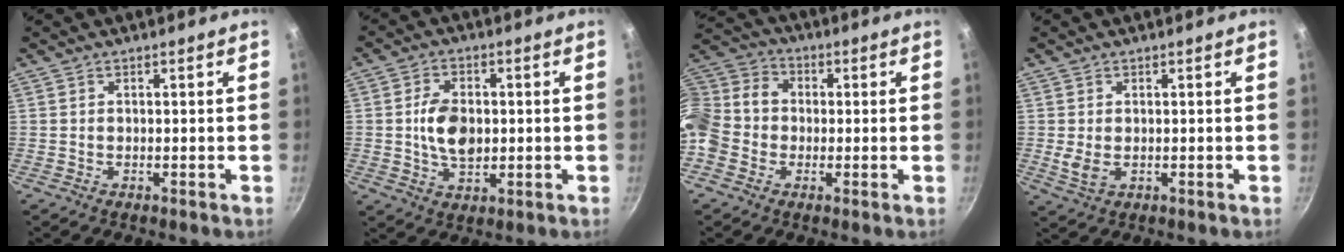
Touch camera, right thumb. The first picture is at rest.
{"total": 8.4, "force": [0.1, 5.4, 6.4], "torque": [-0.099, 0.002, 0.005]}
{"total": 13.7, "force": [-1.2, 11.1, 7.9], "torque": [-0.163, 0.037, -0.031]}
{"total": 3.0, "force": [-0.1, 1.9, 2.3], "torque": [-0.052, -0.008, 0.002]}